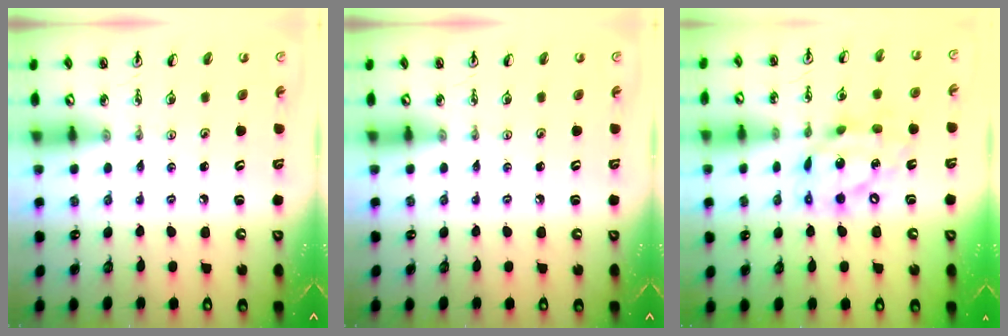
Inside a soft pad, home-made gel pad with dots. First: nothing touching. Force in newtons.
{"total": 0.0}
{"total": 14.7, "press": 14.7, "slide": 1.2}